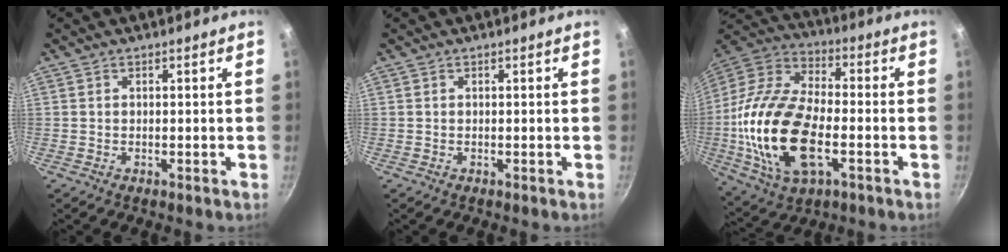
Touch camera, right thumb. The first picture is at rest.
{"total": 0.0}
{"total": 23.6, "force": [-4.5, 12.6, 19.5], "torque": [-0.384, 0.025, -0.091]}